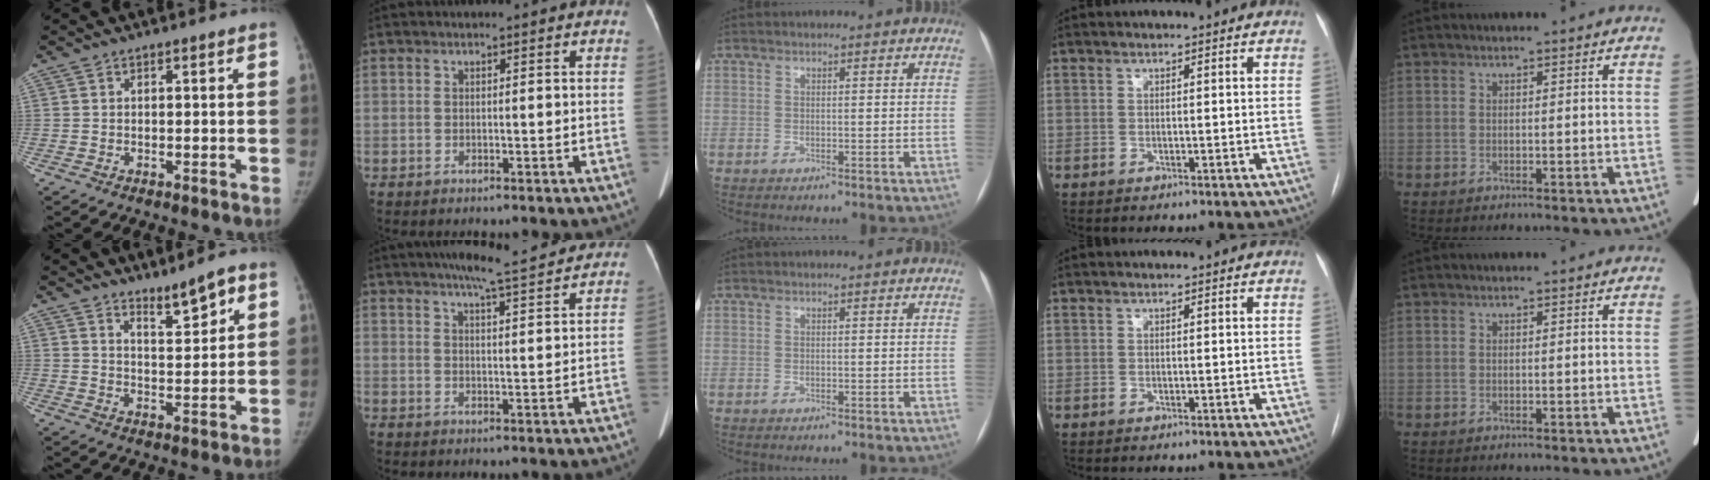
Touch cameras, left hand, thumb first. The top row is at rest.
{"thumb": {"total": 6.4, "force": [4.4, 1.6, 4.3], "torque": [-0.054, -0.036, 0.072]}, "index": {"total": 9.3, "force": [8.2, 0.1, 4.4], "torque": [-0.071, 0.014, 0.110]}}